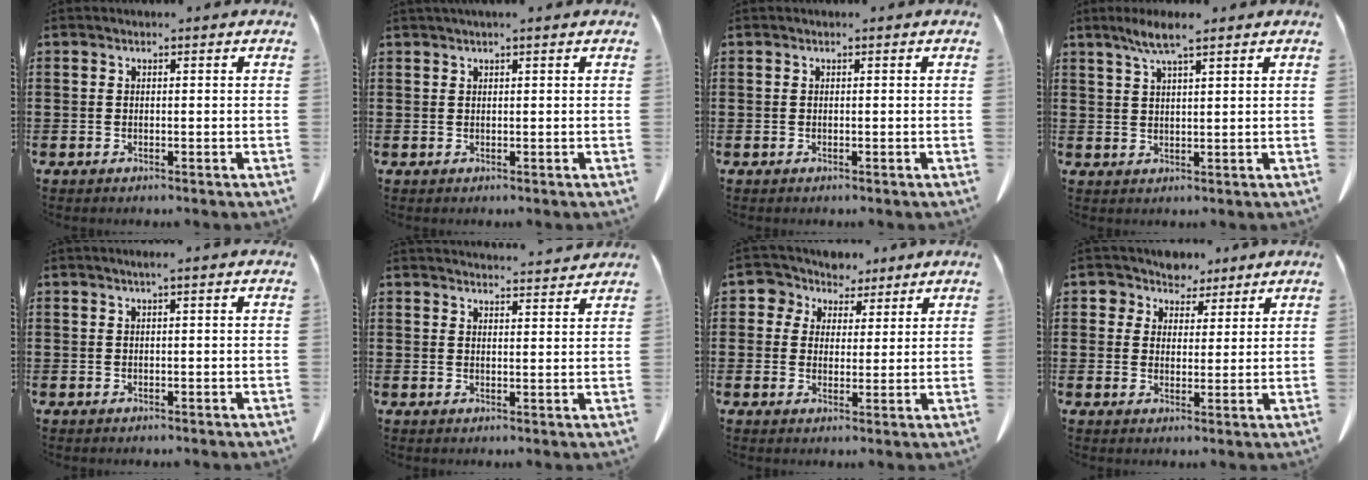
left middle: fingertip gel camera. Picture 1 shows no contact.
{"total": 0.9, "force": [0.7, 0.0, 0.5], "torque": [-0.011, -0.001, 0.013]}
{"total": 0.0}
{"total": 4.9, "force": [3.3, 0.4, 3.6], "torque": [-0.076, 0.004, 0.057]}
{"total": 0.8, "force": [0.3, -0.1, 0.7], "torque": [-0.012, -0.002, 0.005]}
{"total": 3.4, "force": [3.4, -0.1, 0.2], "torque": [-0.005, -0.015, 0.061]}
{"total": 5.0, "force": [3.4, 3.7, 0.2], "torque": [-0.027, -0.008, 0.058]}
{"total": 4.5, "force": [3.5, 2.8, 0.2], "torque": [-0.018, -0.002, 0.063]}